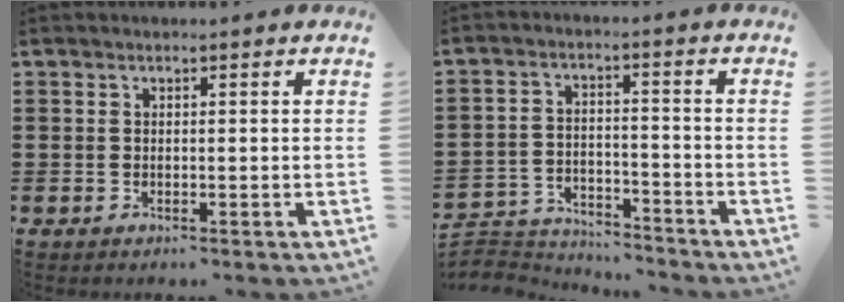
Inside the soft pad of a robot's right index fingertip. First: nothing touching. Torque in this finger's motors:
{"motor_torque": [-1.95, 0.19, -1.05, -0.21]}